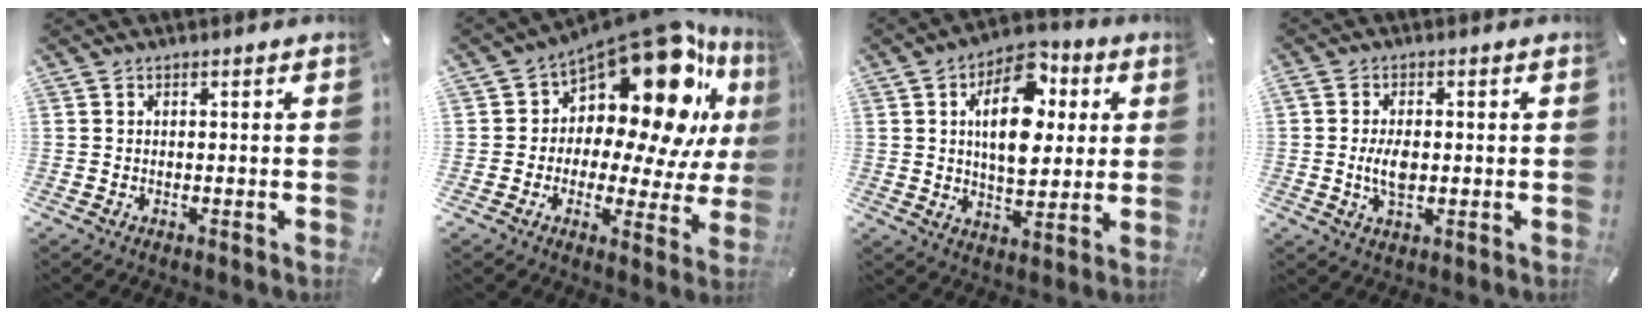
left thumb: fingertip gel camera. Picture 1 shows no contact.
{"total": 18.2, "force": [10.4, 9.0, 12.0], "torque": [-0.167, -0.103, 0.172]}
{"total": 16.0, "force": [4.2, 10.2, 11.5], "torque": [-0.179, -0.009, 0.068]}
{"total": 5.3, "force": [-0.2, 2.9, 4.5], "torque": [-0.097, -0.007, -0.011]}